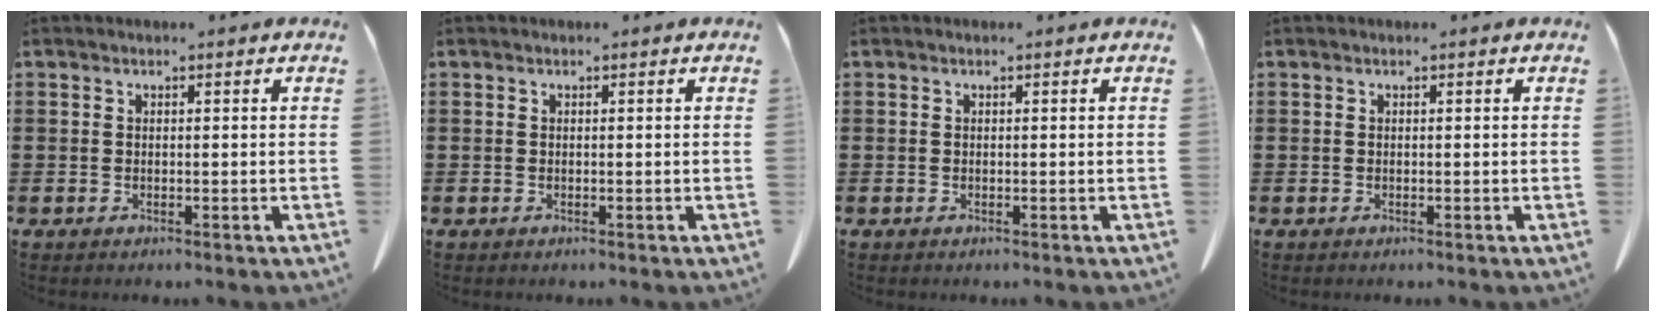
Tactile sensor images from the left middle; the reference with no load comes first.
{"total": 0.0}
{"total": 0.0}
{"total": 0.0}